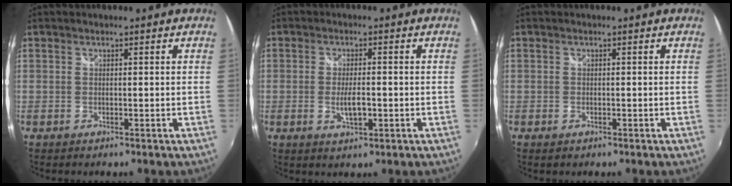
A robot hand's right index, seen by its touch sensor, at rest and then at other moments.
{"total": 4.2, "force": [-0.9, 1.4, 3.8], "torque": [-0.072, -0.005, -0.015]}
{"total": 0.8, "force": [-0.5, 0.6, 0.3], "torque": [-0.006, -0.005, -0.010]}